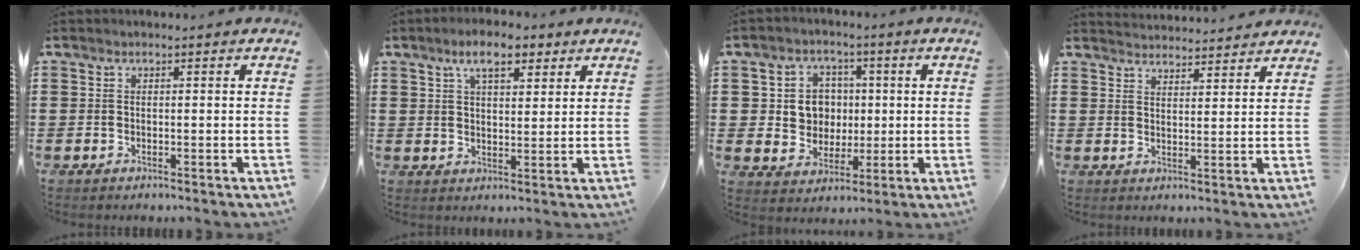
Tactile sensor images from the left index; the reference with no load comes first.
{"total": 6.5, "force": [4.2, 2.4, 4.3], "torque": [-0.080, 0.005, 0.072]}
{"total": 6.4, "force": [0.9, 5.9, 2.4], "torque": [-0.064, 0.015, 0.014]}
{"total": 3.2, "force": [3.1, -0.2, -0.2], "torque": [-0.005, -0.017, 0.058]}